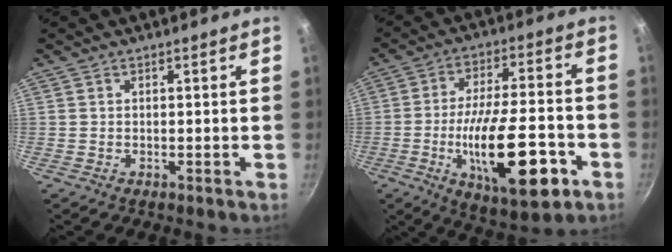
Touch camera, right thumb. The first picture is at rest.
{"total": 20.8, "force": [-6.8, 7.2, 18.3], "torque": [-0.301, 0.020, -0.106]}